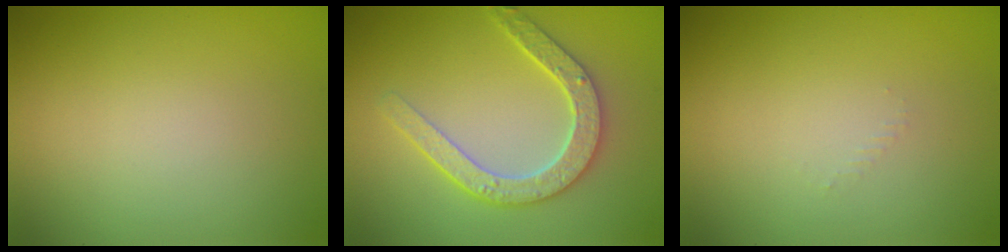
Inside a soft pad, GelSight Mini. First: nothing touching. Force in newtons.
{"total": 4.6, "press": 3.7, "slide": 2.8}
{"total": 0.5, "press": 0.5, "slide": 0.2}